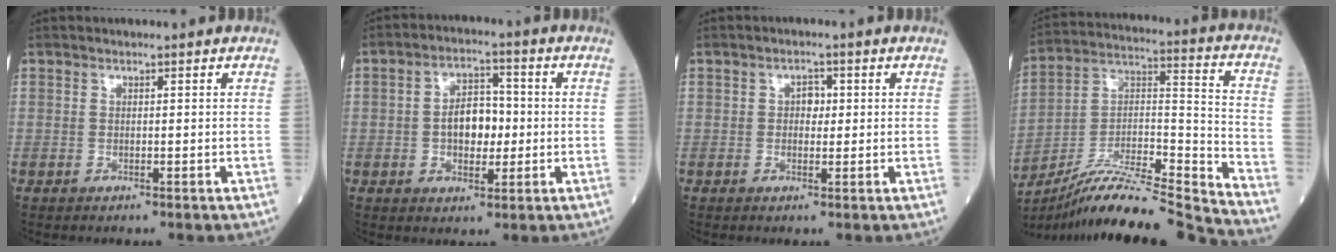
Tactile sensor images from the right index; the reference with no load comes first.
{"total": 6.7, "force": [-0.4, 3.7, 5.6], "torque": [-0.096, 0.014, -0.005]}
{"total": 2.0, "force": [0.4, 1.3, 1.5], "torque": [-0.019, 0.005, 0.006]}
{"total": 20.5, "force": [-18.9, -1.5, 7.7], "torque": [-0.153, 0.014, -0.322]}